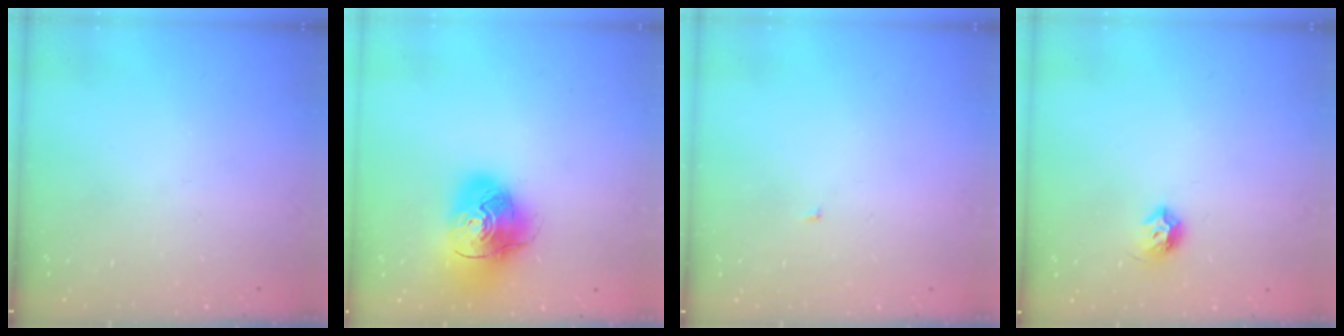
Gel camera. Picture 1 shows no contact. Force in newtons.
{"total": 13.7, "press": 13.6, "slide": 1.7}
{"total": 1.8, "press": 1.8, "slide": 0.2}
{"total": 7.4, "press": 7.3, "slide": 1.2}